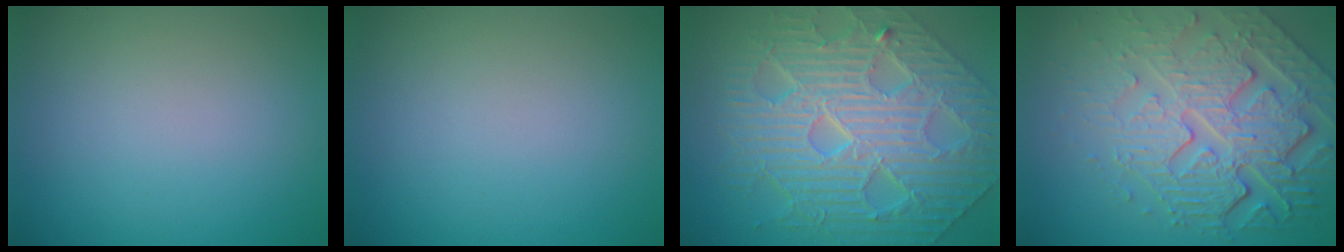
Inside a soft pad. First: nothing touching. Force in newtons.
{"total": 0.0}
{"total": 10.1, "press": 7.6, "slide": 6.6}
{"total": 8.4, "press": 5.8, "slide": 6.0}